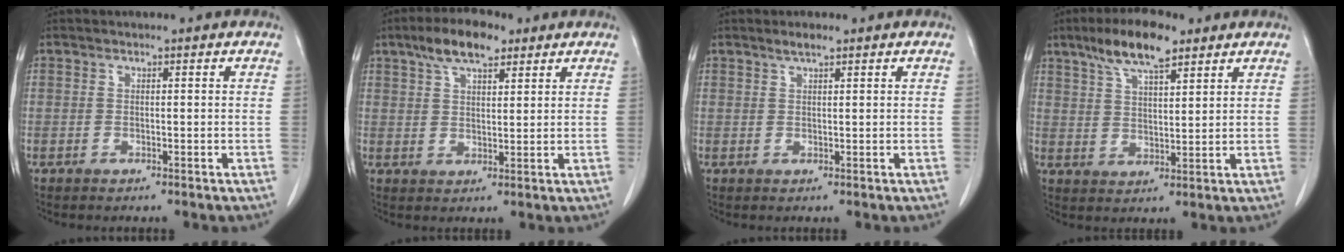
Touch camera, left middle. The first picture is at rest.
{"total": 7.5, "force": [5.0, 2.6, 5.1], "torque": [-0.096, 0.015, 0.088]}
{"total": 1.5, "force": [1.2, 0.2, 0.9], "torque": [-0.022, 0.002, 0.025]}
{"total": 9.3, "force": [6.3, 2.3, 6.4], "torque": [-0.121, 0.011, 0.113]}